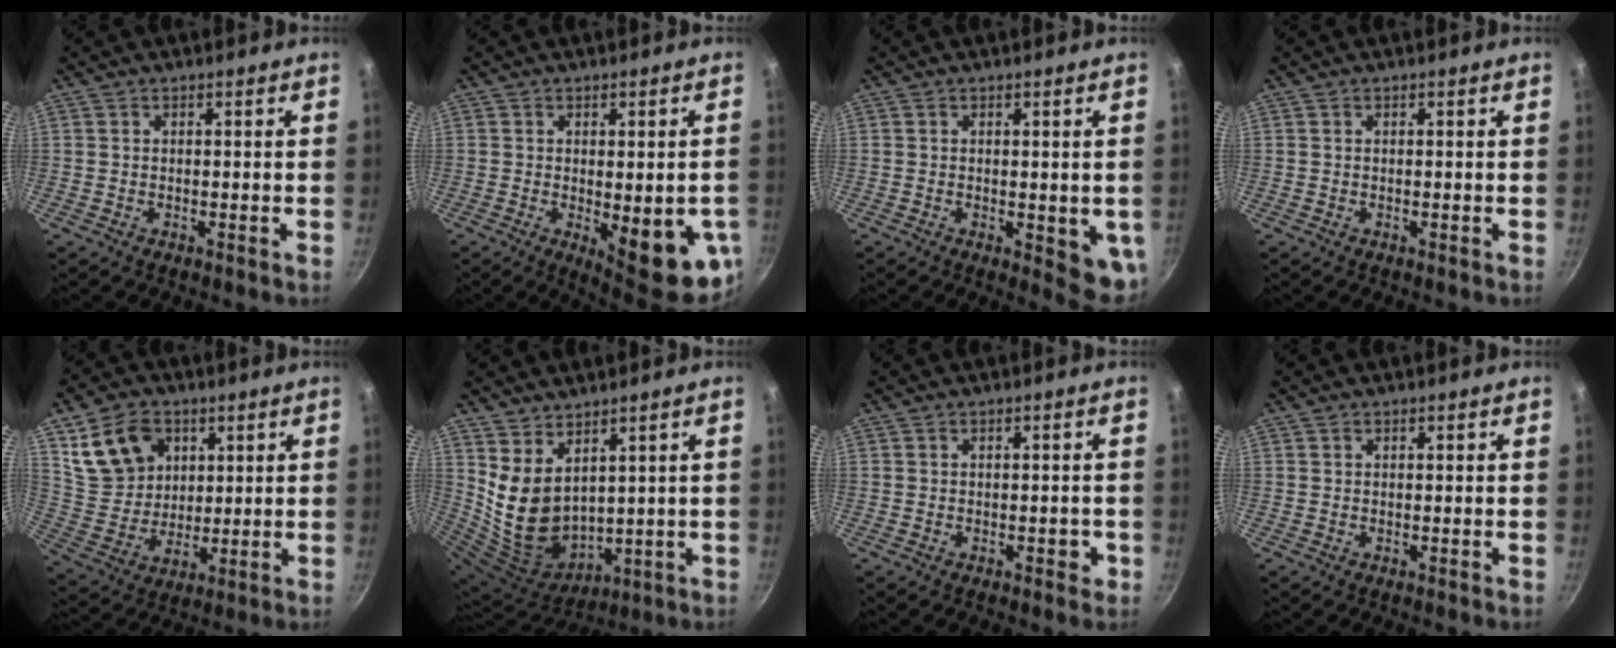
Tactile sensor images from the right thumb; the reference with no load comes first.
{"total": 15.3, "force": [-3.4, 5.0, 14.1], "torque": [-0.152, -0.018, -0.031]}
{"total": 6.7, "force": [-0.8, 2.5, 6.1], "torque": [-0.057, -0.011, -0.005]}
{"total": 0.0}
{"total": 14.0, "force": [5.6, 10.8, 7.0], "torque": [-0.100, -0.017, 0.118]}
{"total": 11.9, "force": [5.2, 7.4, 7.7], "torque": [-0.128, -0.060, 0.126]}
{"total": 1.9, "force": [-0.6, 1.2, 1.2], "torque": [0.004, 0.012, -0.007]}
{"total": 0.0}